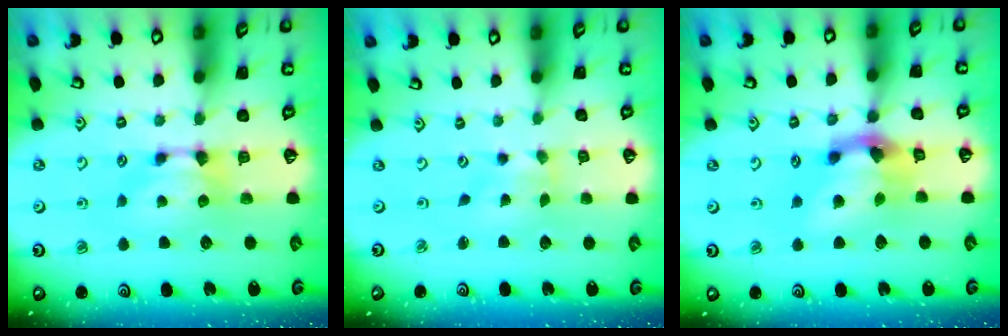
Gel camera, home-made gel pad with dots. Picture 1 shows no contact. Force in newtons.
{"total": 2.7, "press": 2.6, "slide": 1.0}
{"total": 5.5, "press": 5.2, "slide": 1.9}